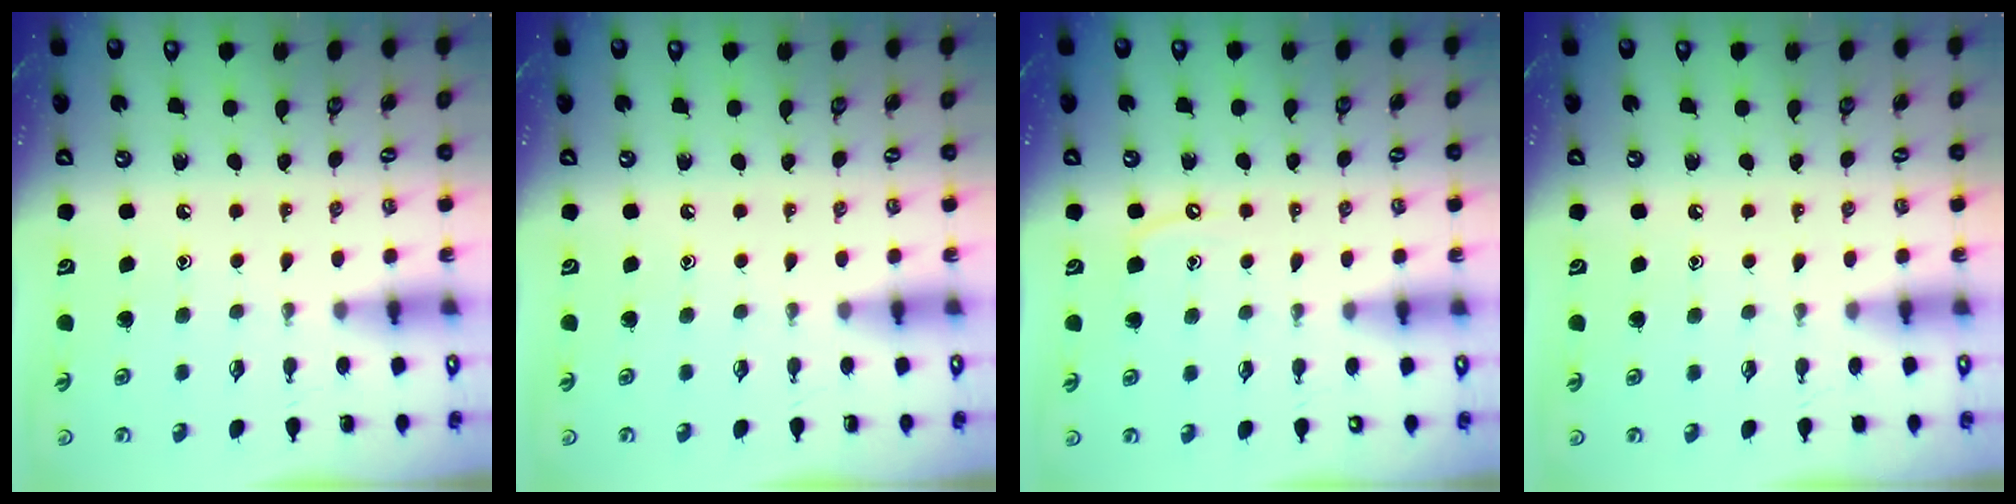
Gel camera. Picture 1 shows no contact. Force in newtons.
{"total": 0.0}
{"total": 3.8, "press": 3.8, "slide": 0.6}
{"total": 4.1, "press": 4.0, "slide": 0.6}